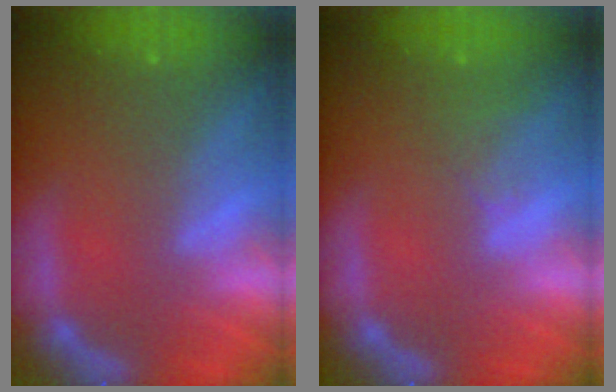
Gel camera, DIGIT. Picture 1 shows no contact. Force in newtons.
{"total": 1.5}